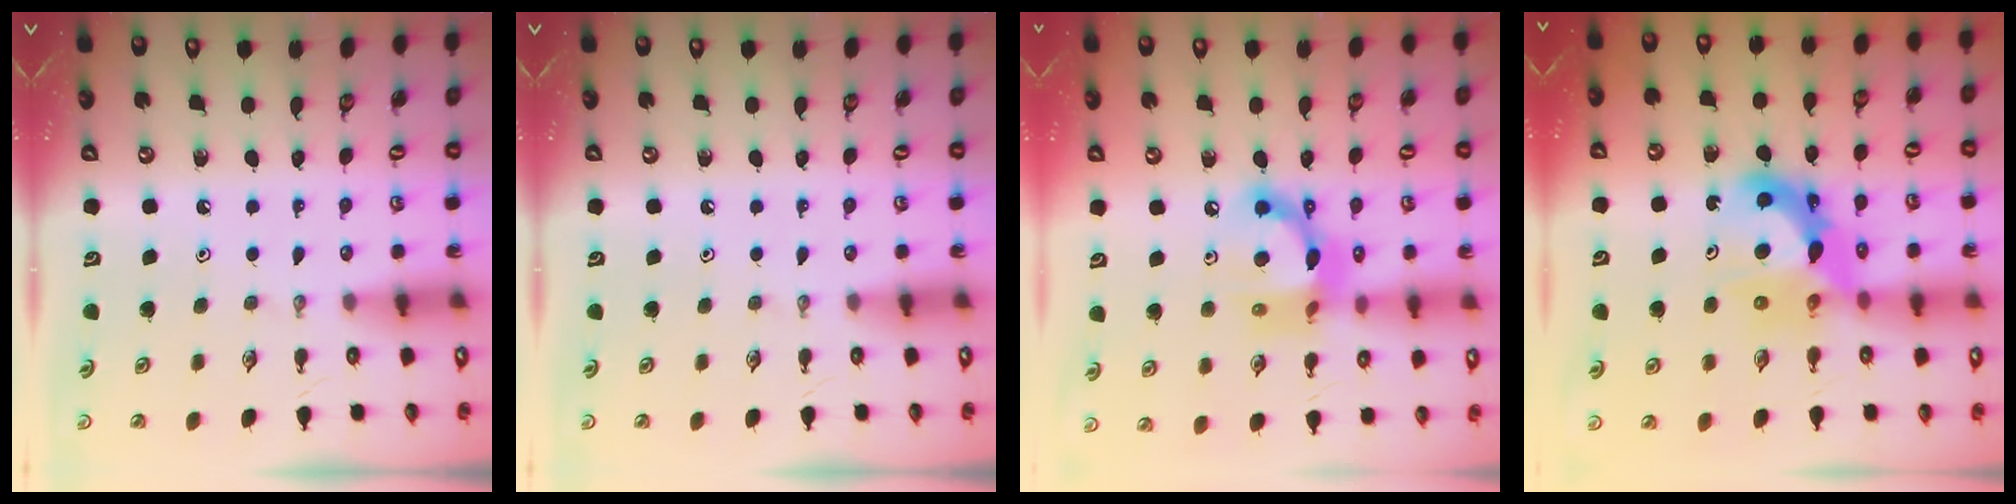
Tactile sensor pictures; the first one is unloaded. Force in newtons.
{"total": 0.0}
{"total": 13.4, "press": 13.4, "slide": 1.0}
{"total": 11.6, "press": 11.5, "slide": 1.0}